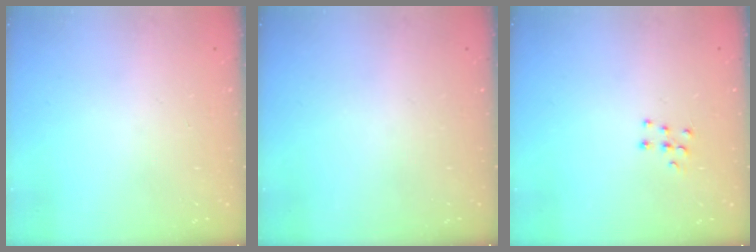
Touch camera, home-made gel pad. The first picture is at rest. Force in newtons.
{"total": 0.0}
{"total": 5.3, "press": 5.2, "slide": 0.4}